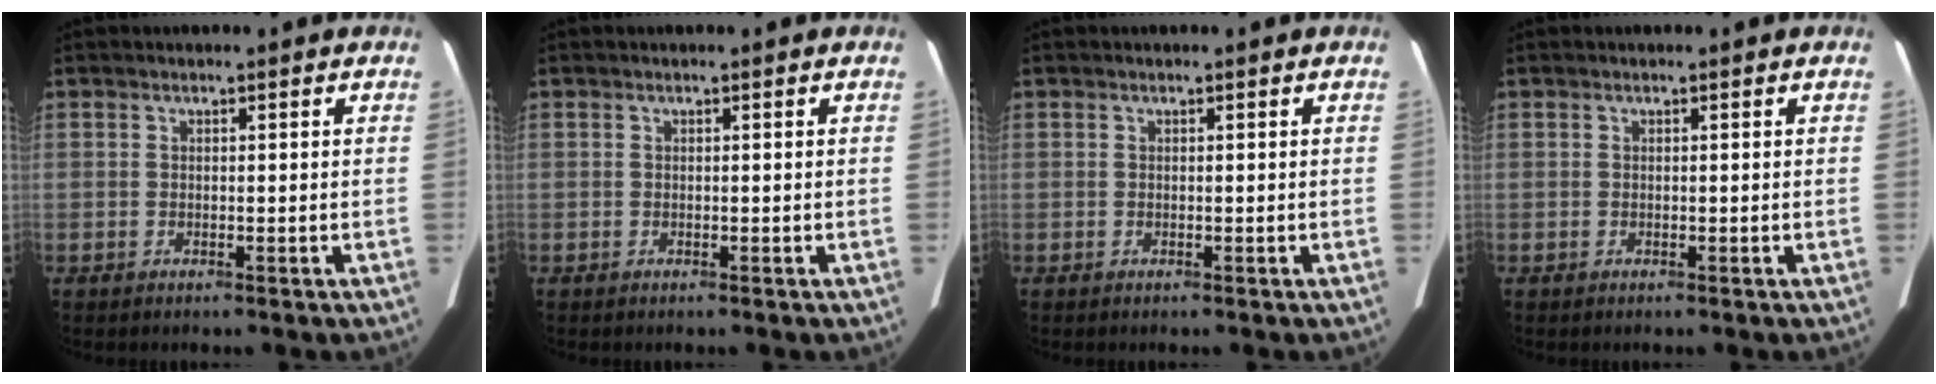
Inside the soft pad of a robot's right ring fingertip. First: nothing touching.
{"total": 0.0}
{"total": 0.0}
{"total": 0.0}